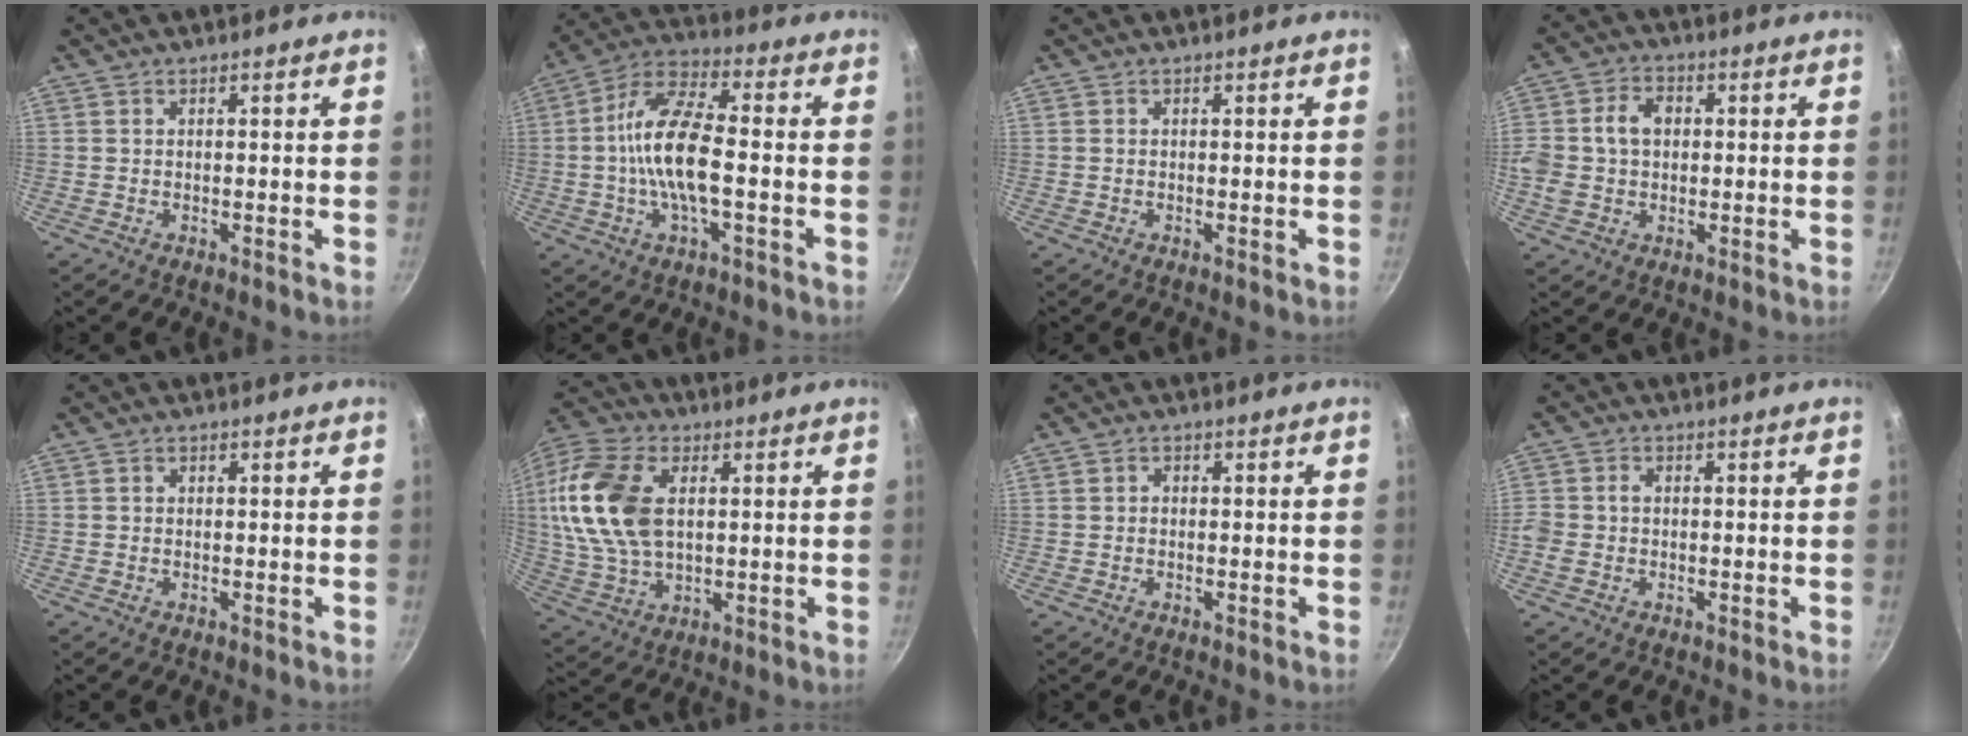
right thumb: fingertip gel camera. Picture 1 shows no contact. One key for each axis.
{"total": 13.9, "fx": -1.5, "fy": 5.2, "fz": 12.7, "tx": -0.240, "ty": 0.032, "tz": -0.045}
{"total": 0.0}
{"total": 8.3, "fx": 0.6, "fy": 6.4, "fz": 5.2, "tx": -0.083, "ty": 0.012, "tz": 0.000}
{"total": 0.7, "fx": 0.0, "fy": 0.7, "fz": 0.3, "tx": -0.005, "ty": 0.005, "tz": 0.000}
{"total": 18.6, "fx": 3.1, "fy": 11.6, "fz": 14.1, "tx": -0.281, "ty": 0.006, "tz": 0.058}
{"total": 1.1, "fx": -0.2, "fy": 0.9, "fz": 0.5, "tx": -0.006, "ty": 0.006, "tz": -0.005}
{"total": 3.3, "fx": -0.7, "fy": 2.7, "fz": 1.7, "tx": -0.035, "ty": 0.009, "tz": -0.017}